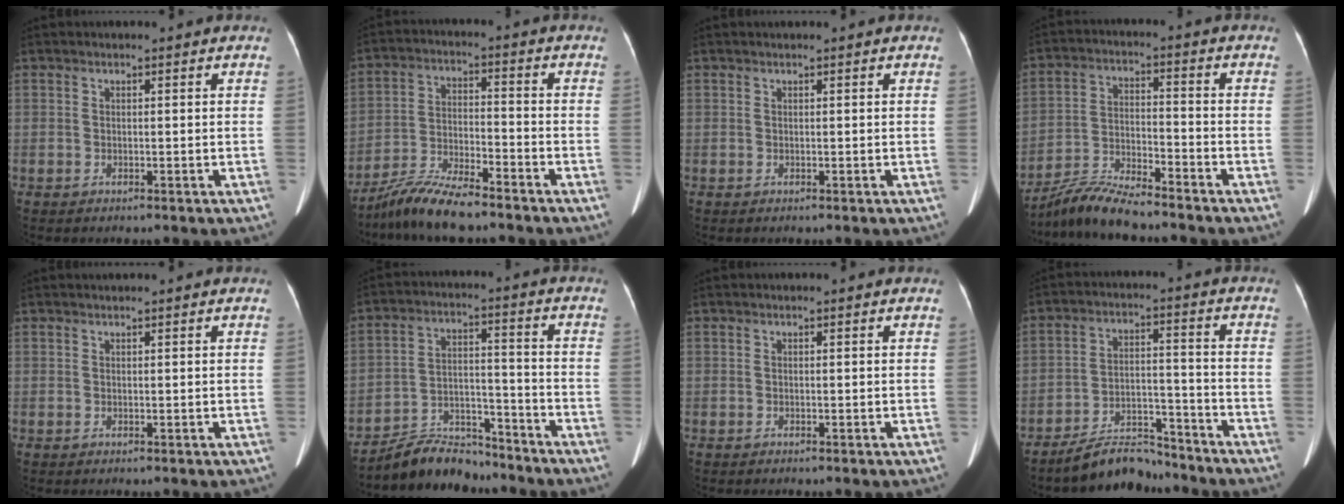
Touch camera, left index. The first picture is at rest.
{"total": 9.2, "force": [-8.1, 1.0, 4.2], "torque": [-0.088, -0.013, -0.146]}
{"total": 0.0}
{"total": 9.0, "force": [-8.5, 0.5, 2.9], "torque": [-0.061, -0.010, -0.153]}
{"total": 0.5, "force": [0.5, -0.1, 0.2], "torque": [-0.006, 0.006, 0.012]}
{"total": 9.7, "force": [-9.4, 2.3, 1.1], "torque": [-0.023, 0.017, -0.163]}
{"total": 0.0}
{"total": 8.3, "force": [-7.8, 2.1, 1.6], "torque": [-0.032, 0.013, -0.130]}